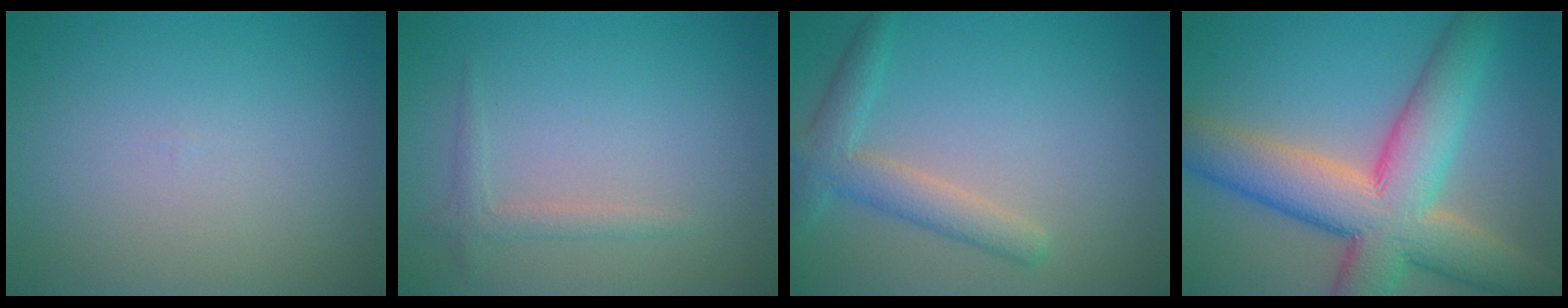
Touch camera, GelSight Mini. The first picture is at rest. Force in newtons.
{"total": 1.4, "press": 1.4, "slide": 0.1}
{"total": 3.4, "press": 3.4, "slide": 0.2}
{"total": 11.0, "press": 11.0, "slide": 0.6}